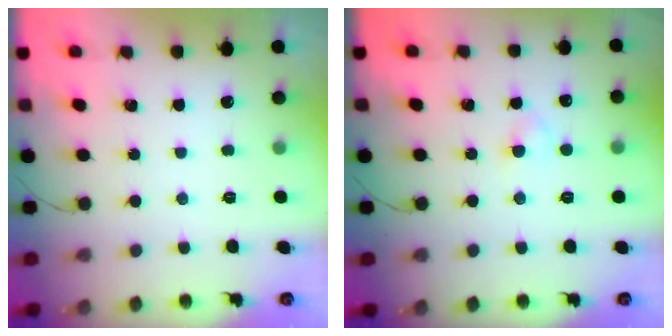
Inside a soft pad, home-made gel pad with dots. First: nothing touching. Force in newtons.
{"total": 2.1, "press": 1.9, "slide": 0.9}